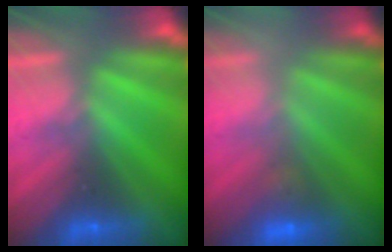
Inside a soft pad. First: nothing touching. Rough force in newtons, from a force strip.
{"total": 2.2}